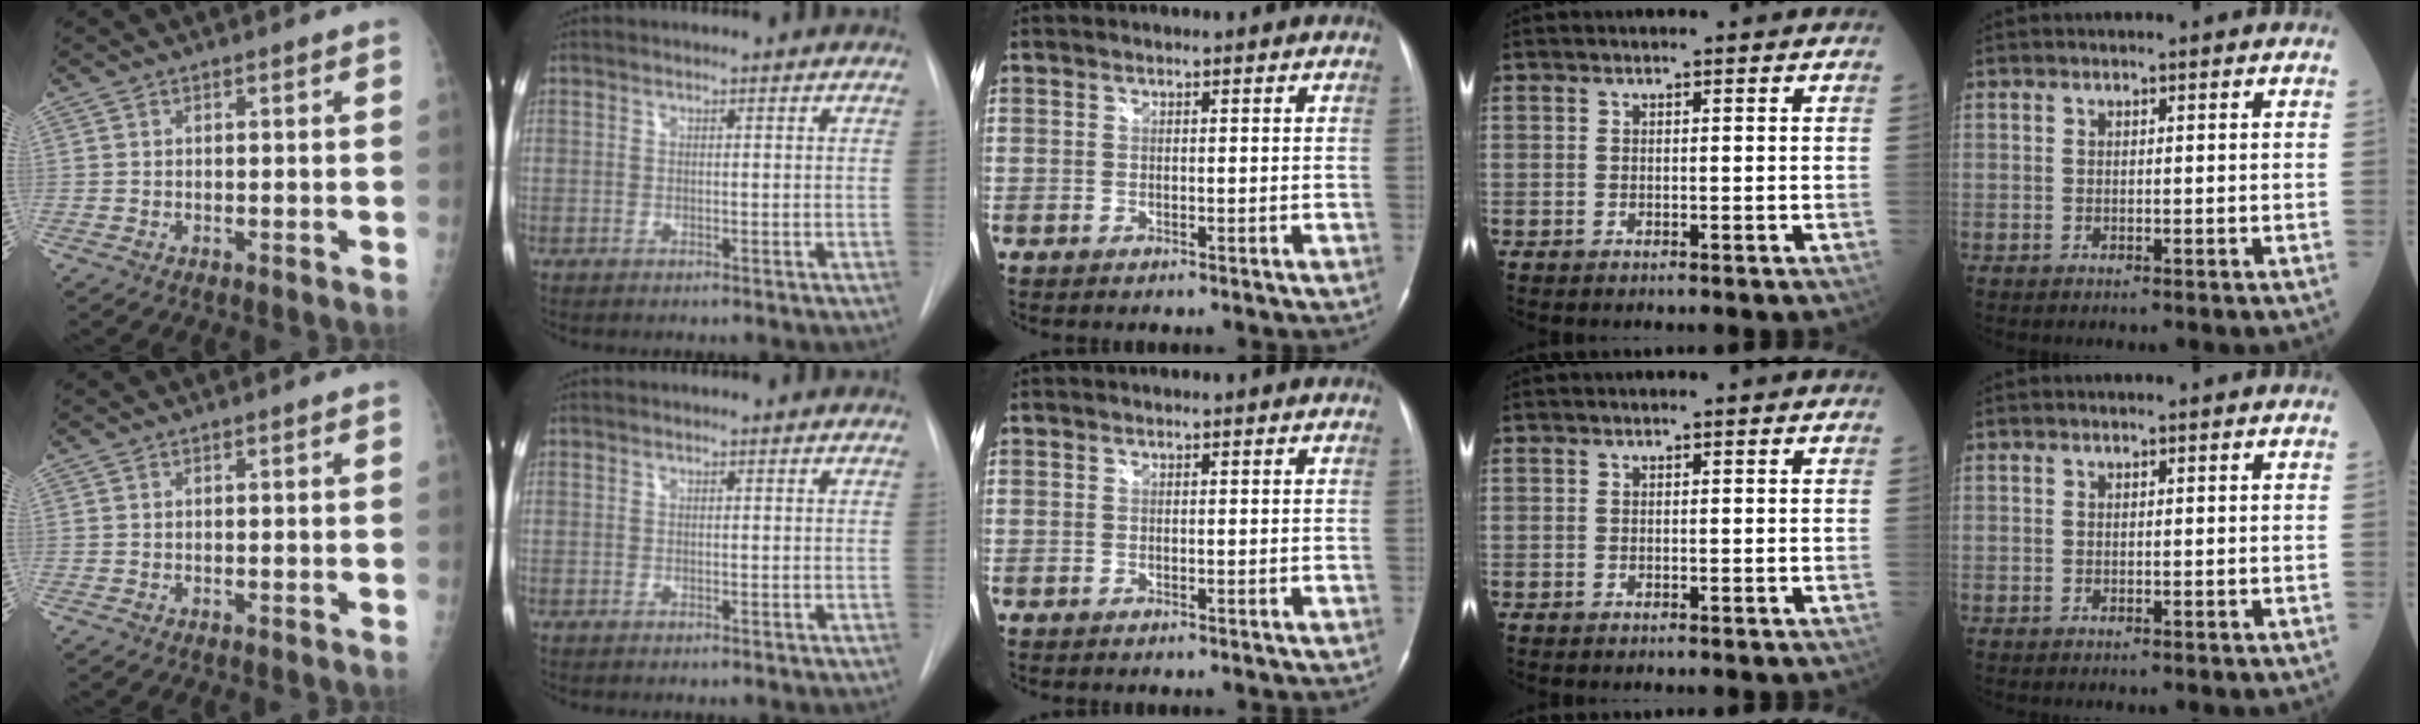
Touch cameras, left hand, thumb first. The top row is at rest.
{}